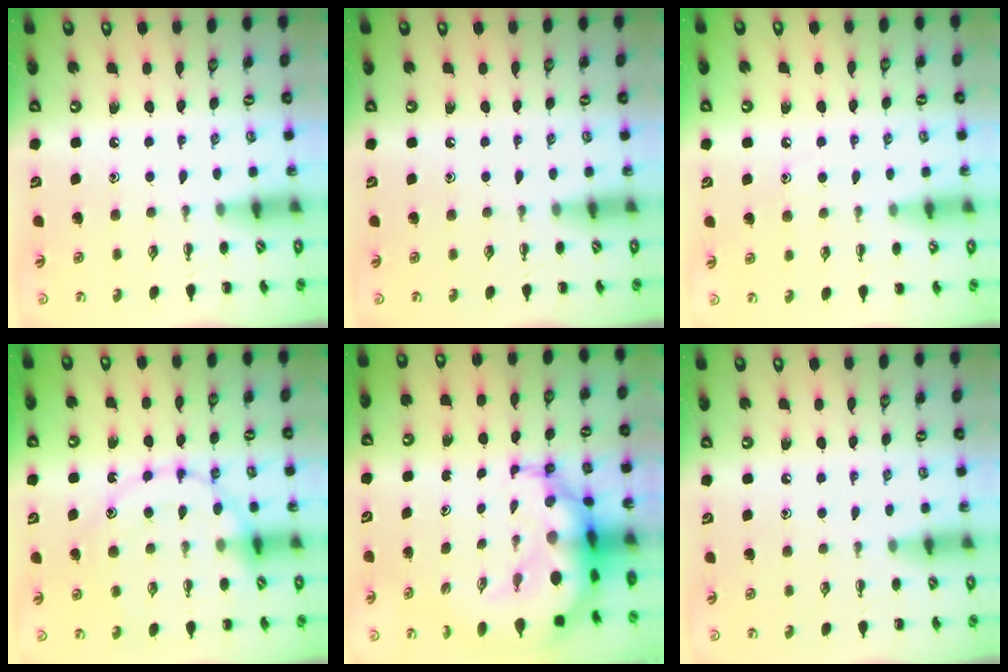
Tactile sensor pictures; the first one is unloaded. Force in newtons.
{"total": 0.0}
{"total": 6.2, "press": 6.0, "slide": 1.6}
{"total": 17.0, "press": 16.8, "slide": 2.6}
{"total": 13.0, "press": 12.6, "slide": 3.4}
{"total": 3.0, "press": 2.8, "slide": 1.1}